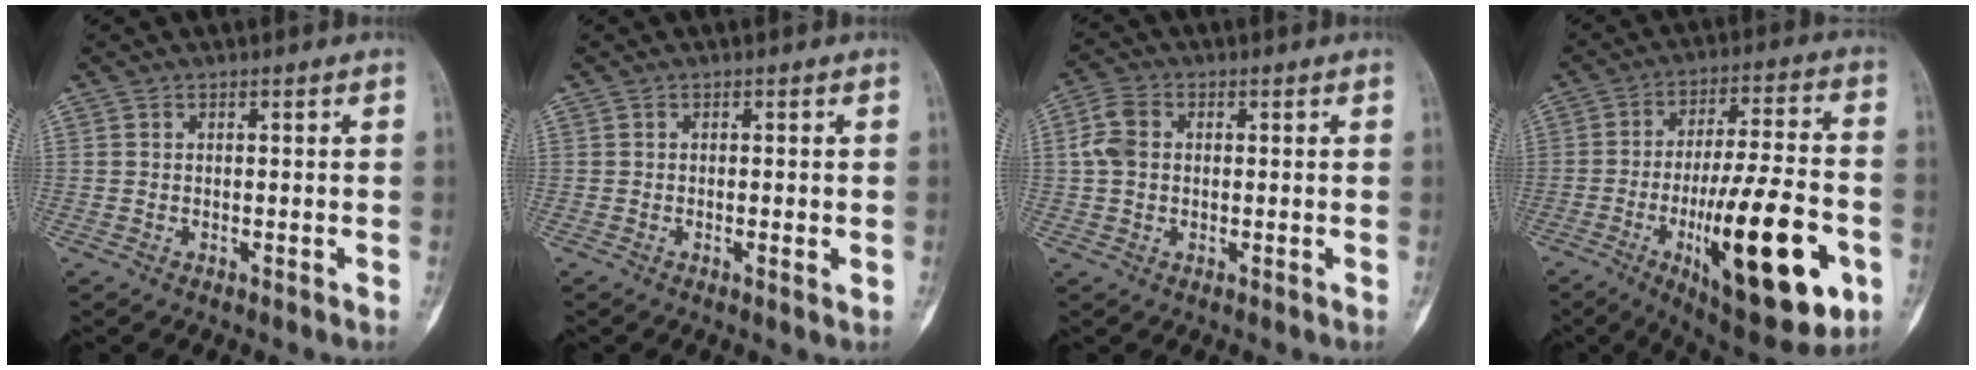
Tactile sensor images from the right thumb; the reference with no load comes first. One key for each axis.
{"total": 1.4, "fx": -0.2, "fy": 0.3, "fz": 1.4, "tx": -0.023, "ty": -0.004, "tz": -0.004}
{"total": 5.1, "fx": 0.5, "fy": 3.8, "fz": 3.4, "tx": -0.075, "ty": 0.013, "tz": 0.005}
{"total": 25.2, "fx": -8.1, "fy": 7.5, "fz": 22.6, "tx": -0.336, "ty": 0.011, "tz": -0.111}